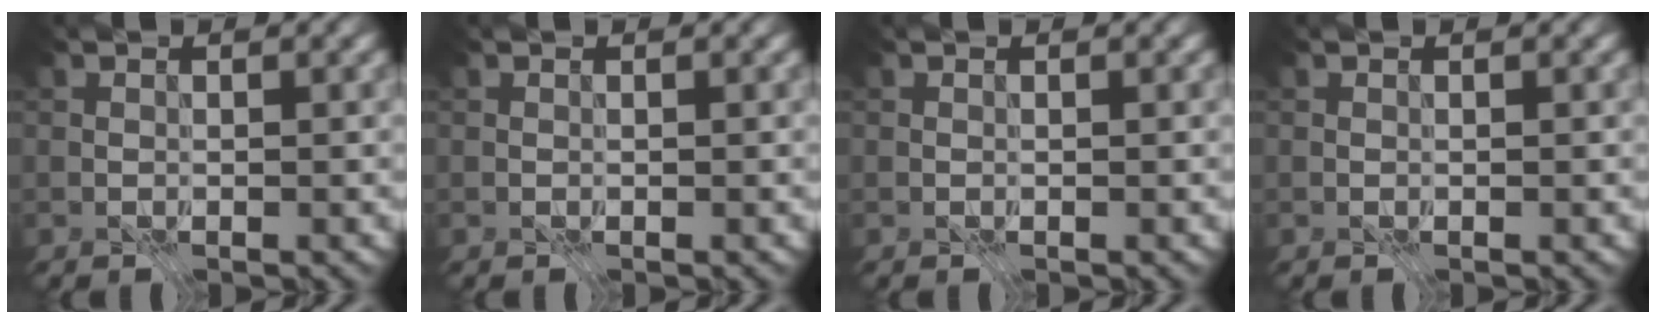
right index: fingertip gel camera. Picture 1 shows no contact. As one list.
[{"total": 0.0}, {"total": 0.0}, {"total": 0.0}]